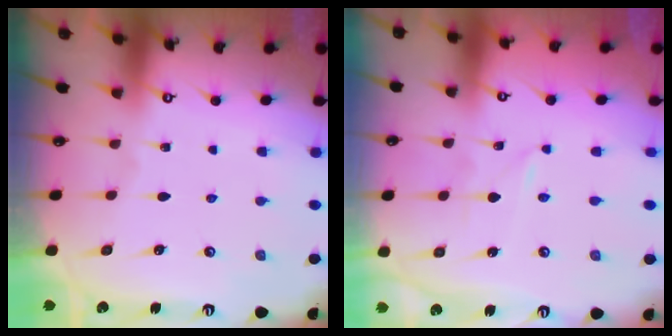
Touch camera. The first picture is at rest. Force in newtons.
{"total": 0.6, "press": 0.6, "slide": 0.0}